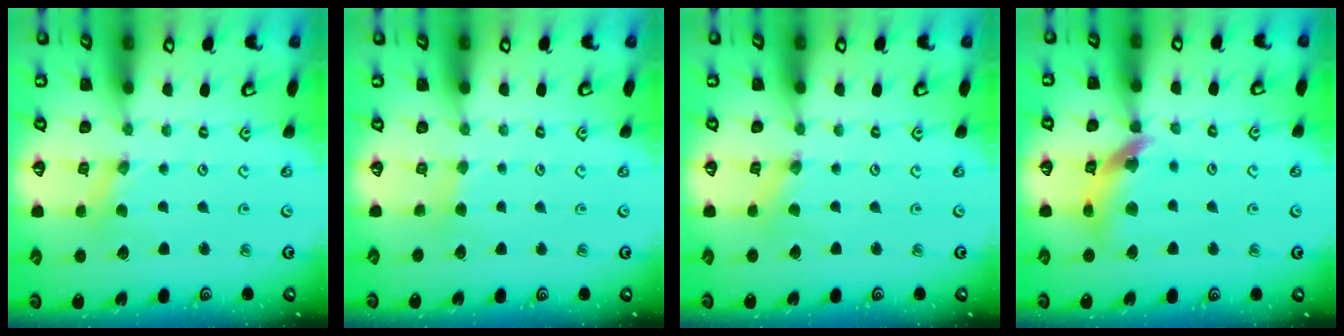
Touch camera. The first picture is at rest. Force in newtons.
{"total": 2.3, "press": 2.3, "slide": 0.3}
{"total": 0.0}
{"total": 12.3, "press": 12.2, "slide": 1.3}